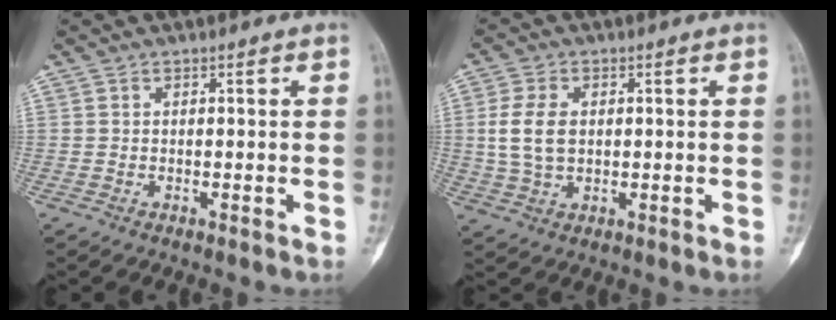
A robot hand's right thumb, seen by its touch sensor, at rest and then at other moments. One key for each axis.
{"total": 7.1, "fx": 0.8, "fy": 4.6, "fz": 5.4, "tx": -0.112, "ty": 0.002, "tz": 0.019}